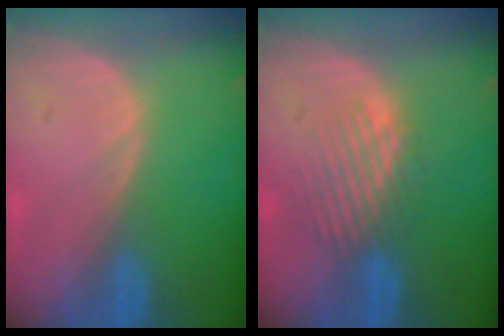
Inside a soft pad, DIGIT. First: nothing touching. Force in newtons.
{"total": 4.0, "press": 4.0, "slide": 0.4}